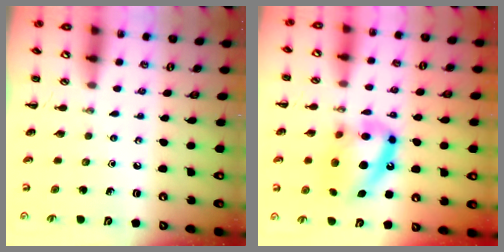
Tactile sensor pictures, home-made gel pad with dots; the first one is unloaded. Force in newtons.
{"total": 15.2, "press": 14.7, "slide": 3.8}